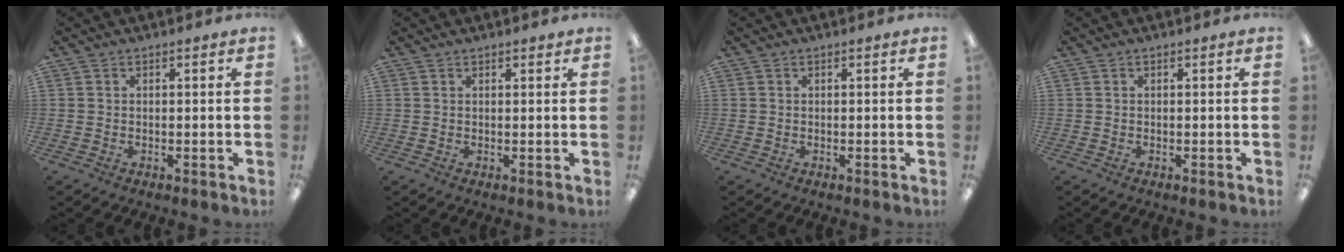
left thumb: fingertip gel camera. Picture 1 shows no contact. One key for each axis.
{"total": 0.6, "fx": 0.5, "fy": 0.1, "fz": 0.0, "tx": 0.000, "ty": -0.002, "tz": 0.011}
{"total": 0.0}
{"total": 0.0}